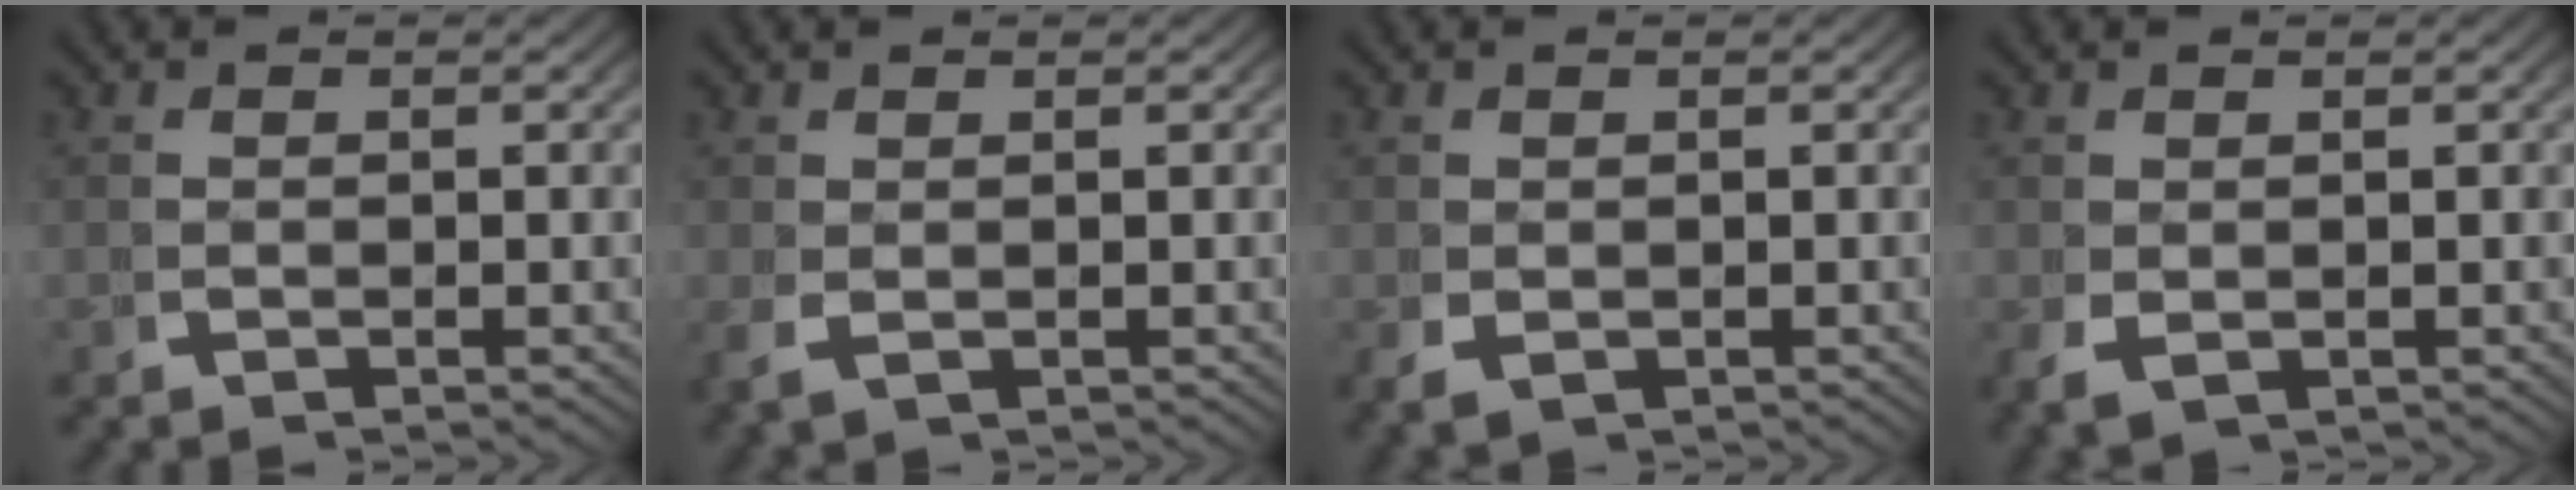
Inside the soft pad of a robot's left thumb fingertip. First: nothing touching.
{"total": 0.9, "force": [0.1, 0.5, 0.8], "torque": [-0.019, -0.003, 0.011]}
{"total": 1.4, "force": [-0.3, 1.1, 0.8], "torque": [-0.018, -0.008, 0.005]}
{"total": 1.2, "force": [-0.1, 0.8, 0.9], "torque": [-0.019, -0.007, 0.009]}